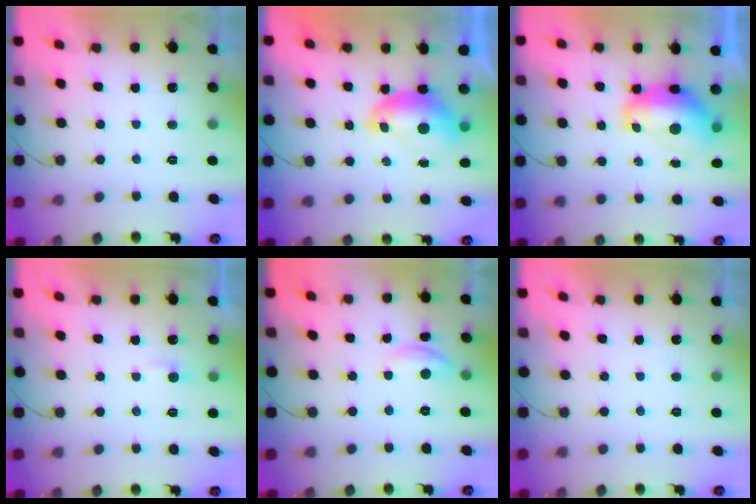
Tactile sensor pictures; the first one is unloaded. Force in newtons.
{"total": 7.9, "press": 7.8, "slide": 0.9}
{"total": 11.5, "press": 11.4, "slide": 1.2}
{"total": 2.7, "press": 2.7, "slide": 0.3}
{"total": 6.5, "press": 6.5, "slide": 0.4}
{"total": 0.0}